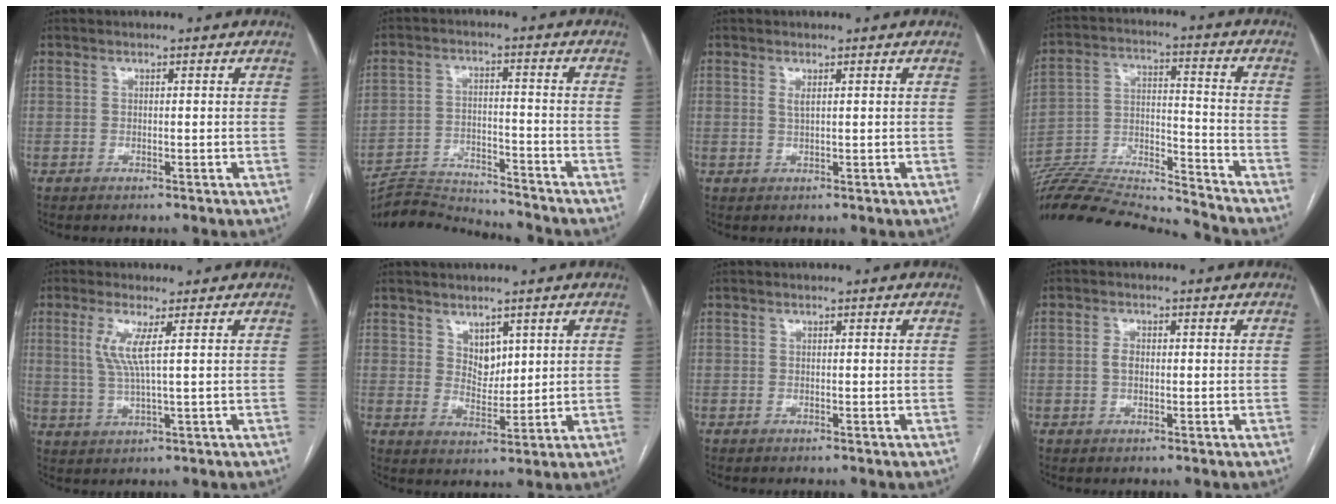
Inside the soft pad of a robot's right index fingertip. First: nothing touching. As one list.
[{"total": 10.6, "force": [-10.6, -0.7, 0.3], "torque": [-0.009, 0.008, -0.178]}, {"total": 1.1, "force": [0.5, 0.1, 0.9], "torque": [-0.026, -0.004, 0.011]}, {"total": 22.8, "force": [-21.7, -0.3, 7.2], "torque": [-0.166, -0.011, -0.358]}, {"total": 5.0, "force": [1.5, -0.2, 4.8], "torque": [-0.105, -0.001, 0.035]}, {"total": 3.9, "force": [2.1, 2.5, 2.2], "torque": [-0.035, -0.004, 0.046]}, {"total": 0.0}, {"total": 1.9, "force": [0.0, 1.1, 1.5], "torque": [-0.030, 0.004, 0.000]}]